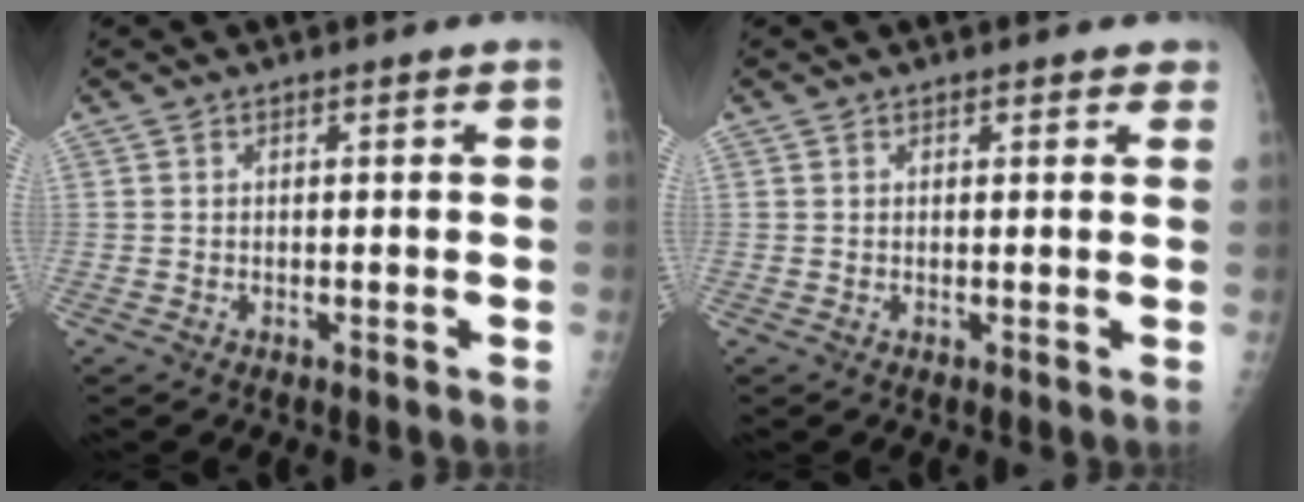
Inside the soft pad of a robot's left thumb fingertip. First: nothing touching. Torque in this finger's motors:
{"motor_torque": [-0.14, 0.03, -0.21, -0.04, 0.00]}